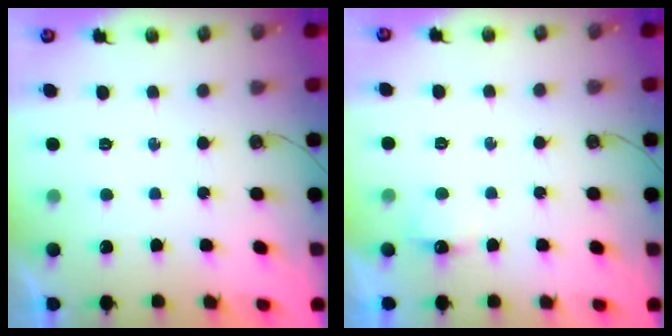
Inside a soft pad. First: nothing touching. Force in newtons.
{"total": 4.3, "press": 4.3, "slide": 0.7}